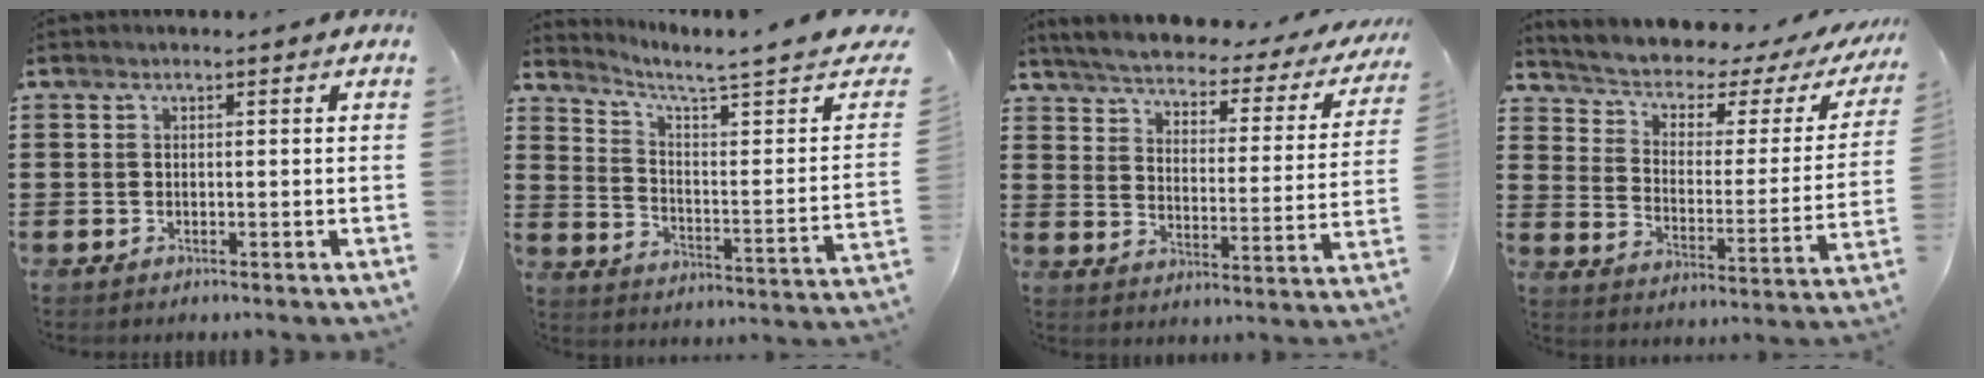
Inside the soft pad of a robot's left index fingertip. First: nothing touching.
{"total": 3.6, "force": [2.3, -0.5, 2.7], "torque": [-0.069, -0.032, 0.027]}
{"total": 3.4, "force": [3.1, 0.2, 1.2], "torque": [-0.046, -0.029, 0.044]}
{"total": 3.2, "force": [1.8, 1.7, 2.1], "torque": [-0.056, -0.021, 0.020]}